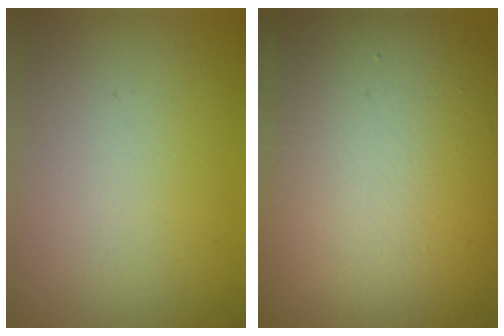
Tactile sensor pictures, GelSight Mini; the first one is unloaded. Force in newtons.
{"total": 18.9, "press": 18.9, "slide": 1.0}